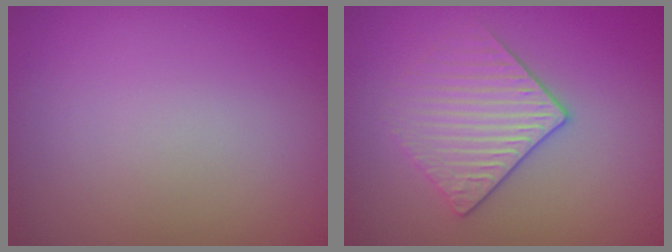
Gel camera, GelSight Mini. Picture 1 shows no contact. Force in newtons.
{"total": 3.2, "press": 3.0, "slide": 1.2}